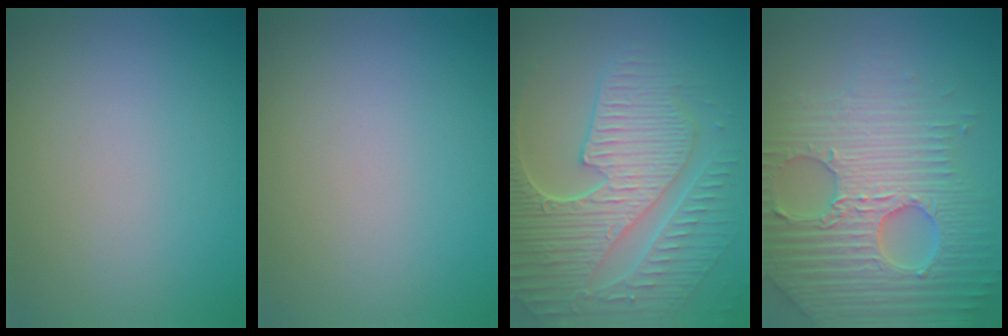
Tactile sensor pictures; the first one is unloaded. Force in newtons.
{"total": 0.0}
{"total": 9.3, "press": 6.3, "slide": 6.8}
{"total": 7.3, "press": 7.0, "slide": 1.8}